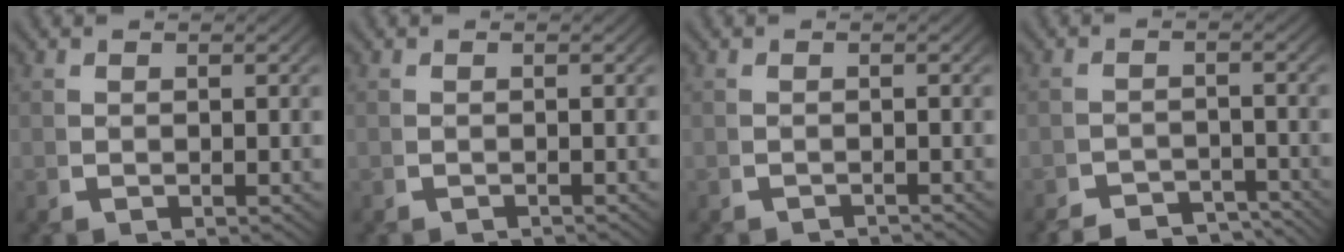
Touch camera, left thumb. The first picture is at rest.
{"total": 0.9, "force": [-0.9, 0.0, -0.2], "torque": [0.001, -0.001, -0.014]}
{"total": 1.7, "force": [-1.6, 0.0, -0.2], "torque": [0.003, -0.003, -0.026]}
{"total": 4.4, "force": [-4.1, 1.3, 0.8], "torque": [0.007, -0.015, -0.071]}